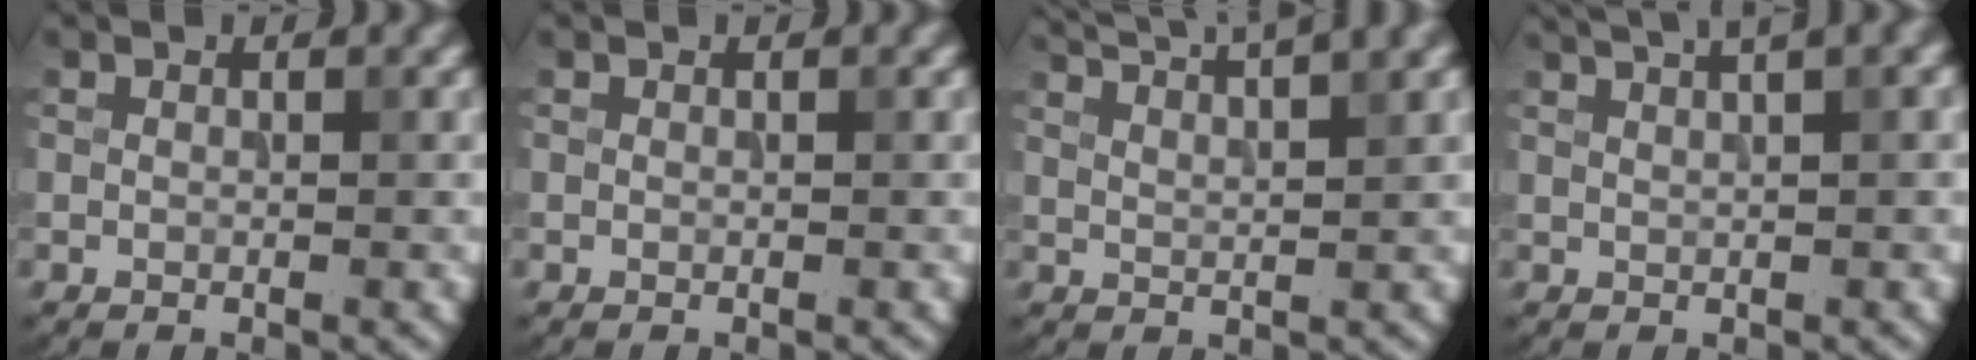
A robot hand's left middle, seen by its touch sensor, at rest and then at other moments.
{"total": 0.0}
{"total": 6.6, "force": [5.2, 1.1, 3.8], "torque": [-0.044, 0.032, 0.056]}
{"total": 5.1, "force": [3.4, 1.0, 3.7], "torque": [-0.047, 0.027, 0.041]}